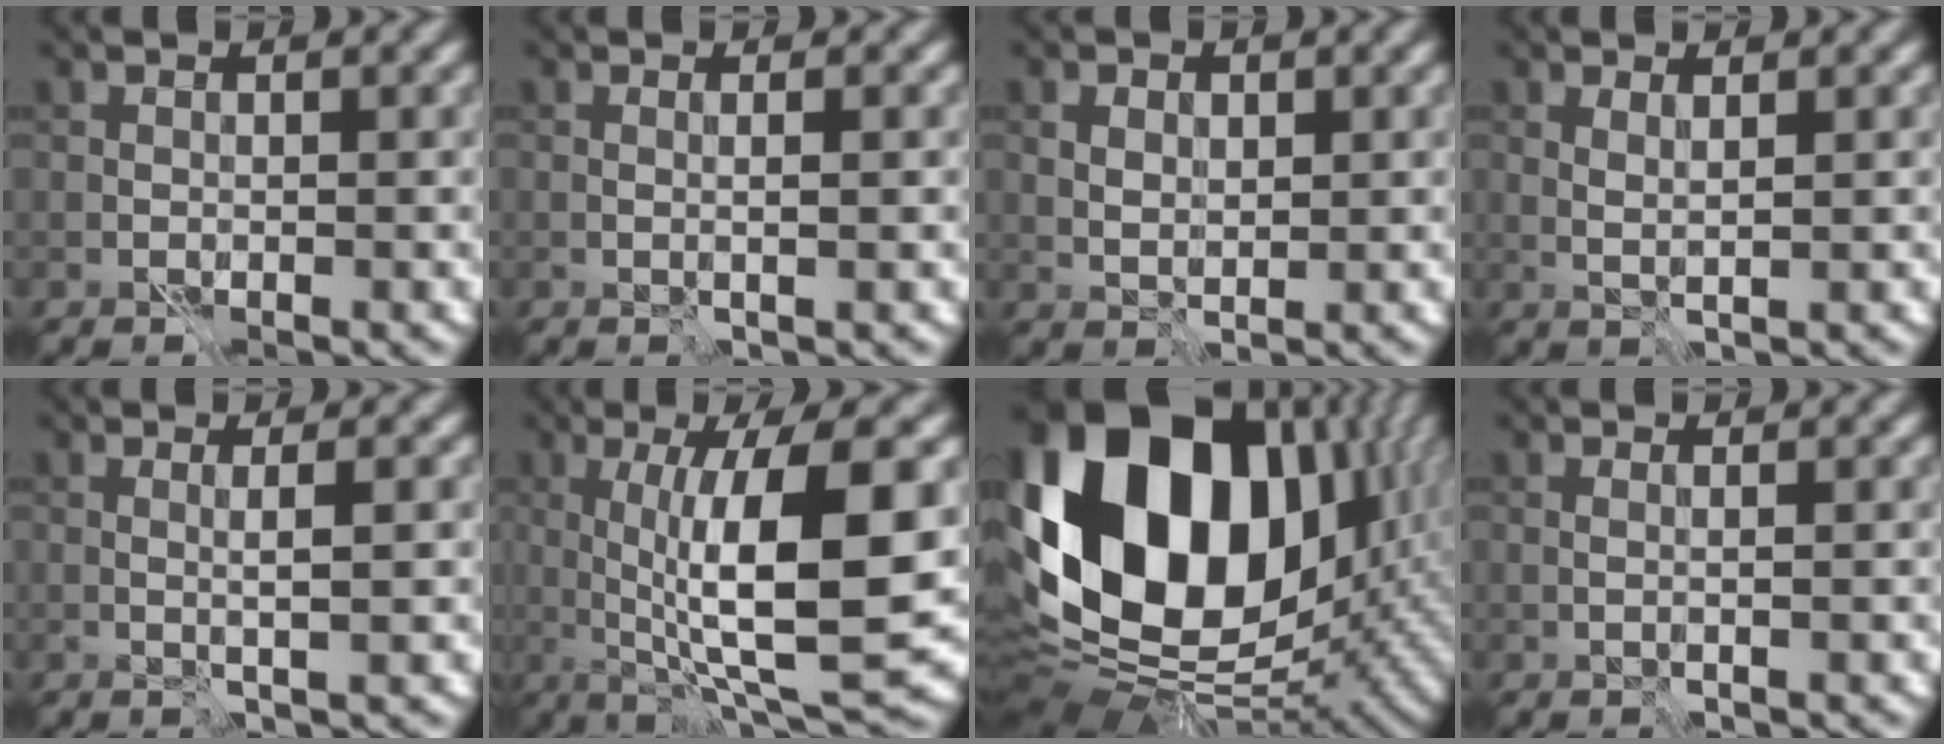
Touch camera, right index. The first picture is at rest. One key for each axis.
{"total": 0.9, "fx": 0.1, "fy": -0.1, "fz": 0.9, "tx": -0.014, "ty": 0.003, "tz": -0.001}
{"total": 1.7, "fx": 0.6, "fy": 1.1, "fz": 1.1, "tx": -0.022, "ty": -0.003, "tz": 0.013}
{"total": 1.1, "fx": 0.7, "fy": -0.1, "fz": 0.8, "tx": -0.019, "ty": -0.003, "tz": 0.011}
{"total": 1.6, "fx": 0.3, "fy": 0.1, "fz": 1.6, "tx": -0.026, "ty": 0.004, "tz": -0.002}
{"total": 11.6, "fx": 0.5, "fy": 2.8, "fz": 11.2, "tx": -0.163, "ty": -0.005, "tz": 0.013}
{"total": 21.1, "fx": 3.9, "fy": 14.5, "fz": 14.8, "tx": -0.330, "ty": -0.007, "tz": 0.093}
{"total": 0.6, "fx": 0.3, "fy": -0.1, "fz": 0.5, "tx": -0.008, "ty": -0.001, "tz": -0.001}